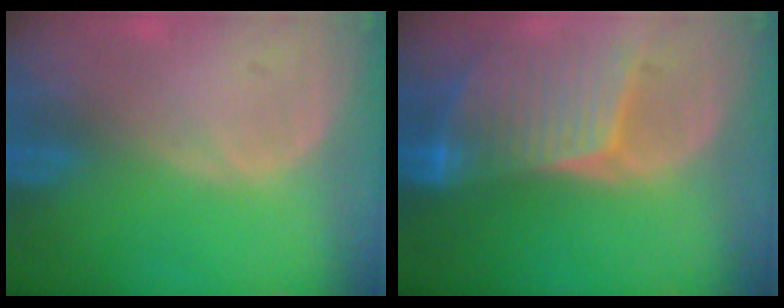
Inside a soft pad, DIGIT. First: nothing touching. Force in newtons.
{"total": 8.4, "press": 7.6, "slide": 3.5}